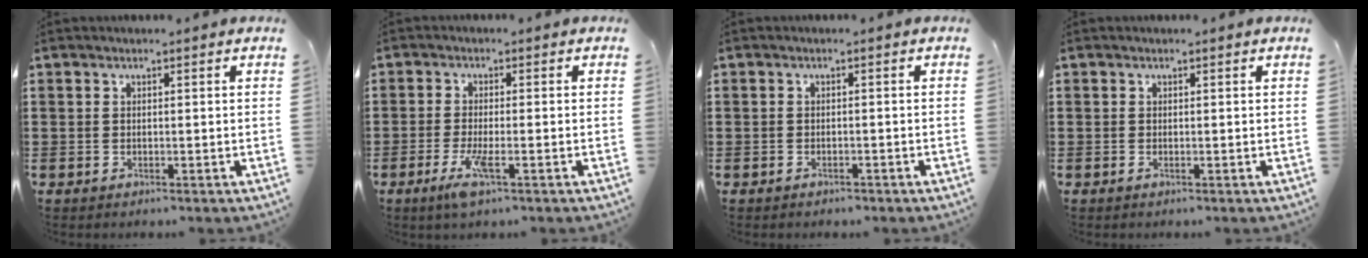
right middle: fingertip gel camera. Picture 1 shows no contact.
{"total": 4.3, "force": [-1.9, 0.6, 3.8], "torque": [-0.082, -0.014, -0.036]}
{"total": 0.9, "force": [-0.9, 0.3, 0.0], "torque": [-0.002, 0.001, -0.020]}
{"total": 0.0}